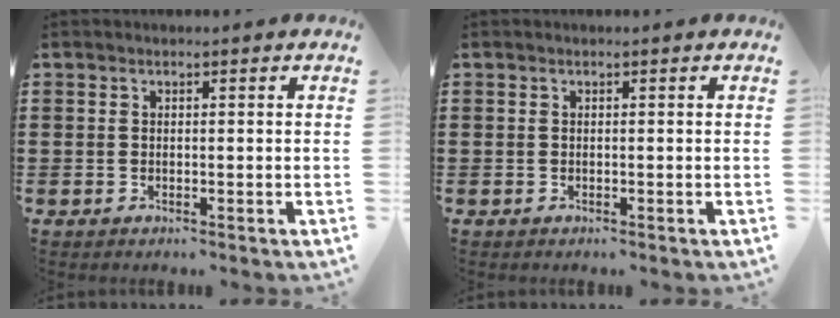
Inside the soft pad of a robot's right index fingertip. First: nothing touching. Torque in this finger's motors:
{"motor_torque": [0.96, 1.17, 0.00, -0.01]}